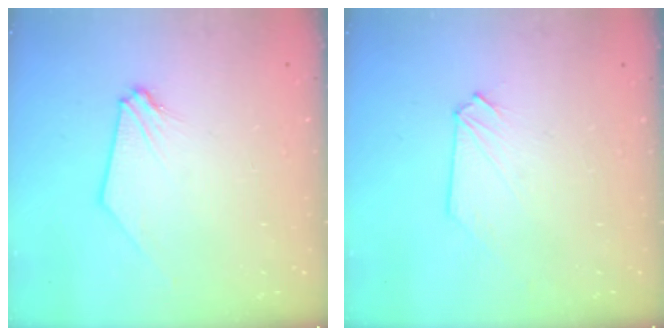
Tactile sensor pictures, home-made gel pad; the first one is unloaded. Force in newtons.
{"total": 0.0}